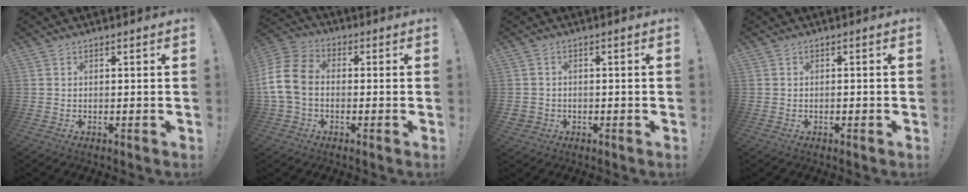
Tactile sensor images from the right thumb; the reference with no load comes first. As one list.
[{"total": 13.2, "force": [-1.0, 9.5, 9.0], "torque": [-0.175, 0.024, -0.014]}, {"total": 2.3, "force": [-0.3, 2.1, 0.8], "torque": [-0.006, -0.001, -0.004]}, {"total": 0.6, "force": [-0.4, 0.3, 0.3], "torque": [-0.004, 0.002, -0.008]}]